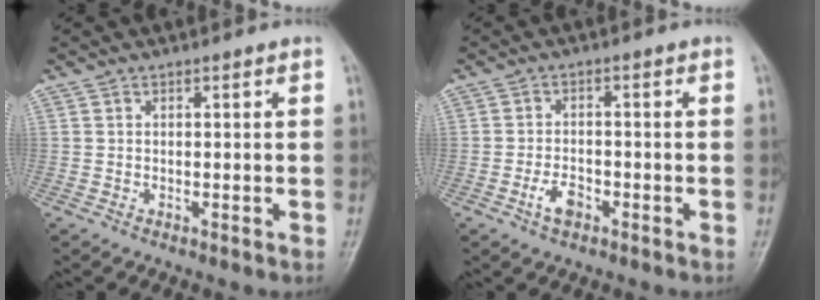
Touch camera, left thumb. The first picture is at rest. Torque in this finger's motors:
{"motor_torque": [0.43, 0.50, 0.55, 0.09, 0.00]}